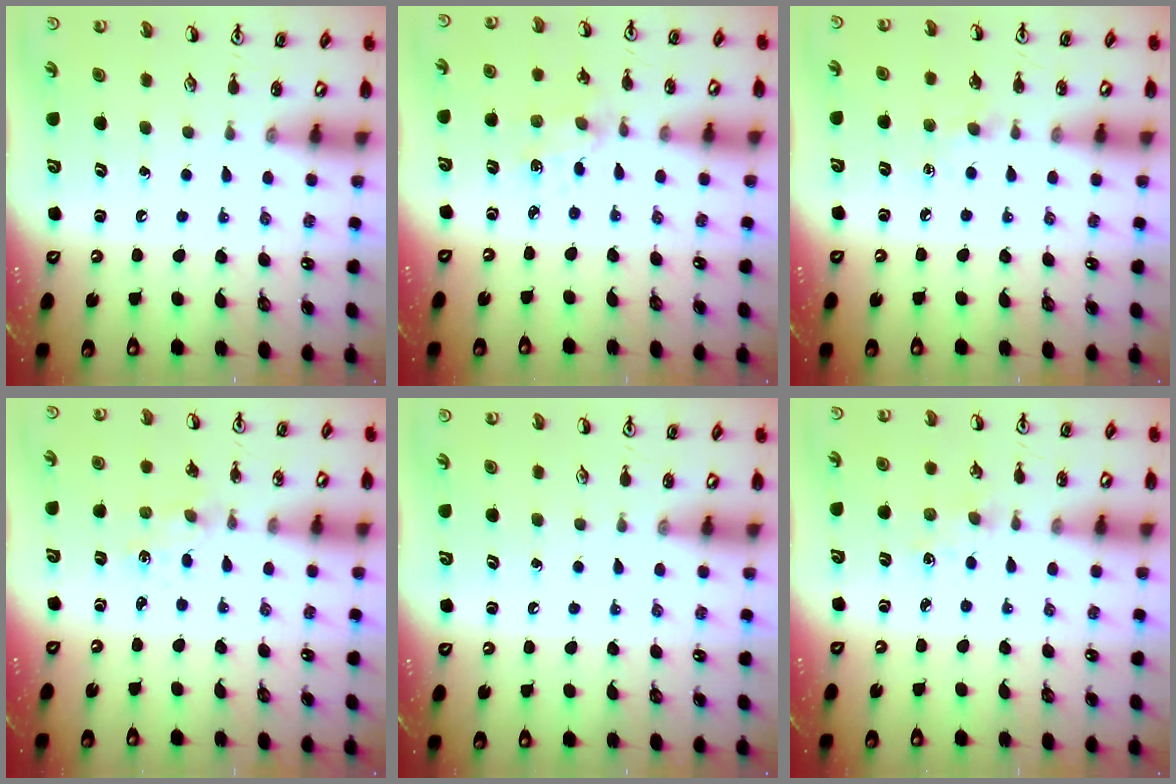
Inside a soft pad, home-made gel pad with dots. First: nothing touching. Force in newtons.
{"total": 2.0, "press": 1.9, "slide": 0.3}
{"total": 4.1, "press": 4.1, "slide": 0.6}
{"total": 0.0}
{"total": 0.0}
{"total": 2.4, "press": 2.4, "slide": 0.4}